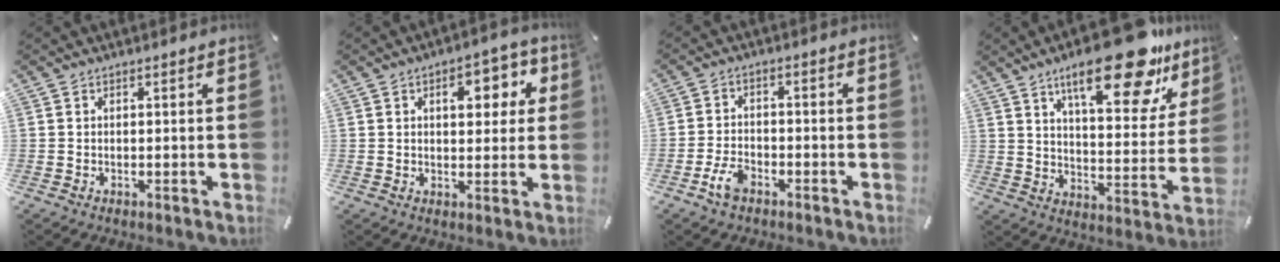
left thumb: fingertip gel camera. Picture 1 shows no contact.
{"total": 8.9, "force": [2.9, 5.3, 6.6], "torque": [-0.075, -0.010, 0.038]}
{"total": 5.1, "force": [-3.1, 2.8, 3.1], "torque": [-0.072, 0.012, -0.061]}
{"total": 22.6, "force": [15.1, 7.9, 14.8], "torque": [-0.209, -0.092, 0.241]}